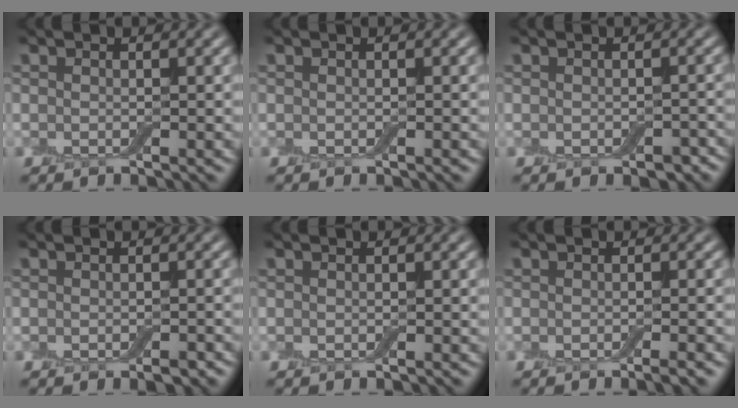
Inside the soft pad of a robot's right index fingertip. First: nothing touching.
{"total": 0.0}
{"total": 1.5, "force": [-0.7, 0.9, 1.0], "torque": [-0.018, -0.006, -0.007]}
{"total": 1.2, "force": [-0.7, 0.4, 1.0], "torque": [-0.014, -0.003, -0.008]}
{"total": 0.0}
{"total": 1.6, "force": [-0.9, 0.2, 1.3], "torque": [-0.012, 0.000, -0.014]}